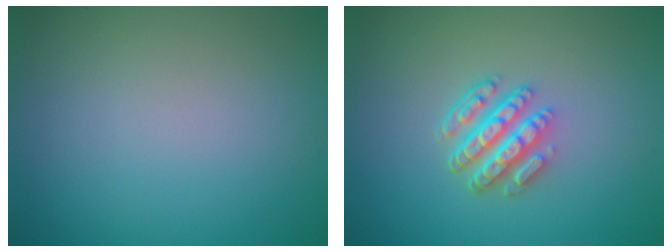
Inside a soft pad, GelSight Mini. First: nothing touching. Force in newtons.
{"total": 4.8, "press": 3.5, "slide": 3.3}